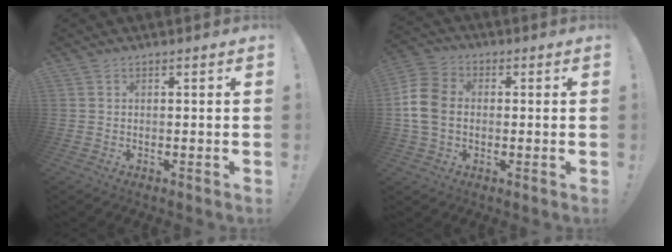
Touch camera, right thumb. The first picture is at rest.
{"total": 11.6, "force": [-0.4, 8.8, 7.5], "torque": [-0.154, 0.012, -0.005]}